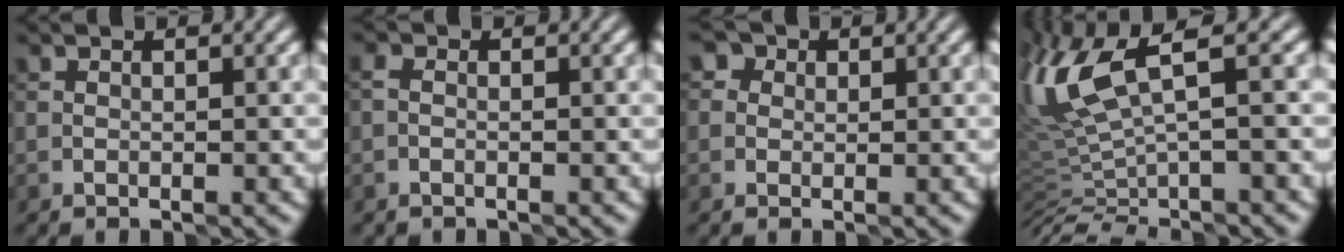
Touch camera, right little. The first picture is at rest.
{"total": 0.7, "force": [-0.4, 0.5, 0.3], "torque": [-0.005, 0.003, -0.009]}
{"total": 3.1, "force": [1.4, 2.5, 1.2], "torque": [0.003, 0.018, -0.008]}
{"total": 7.1, "force": [0.4, 1.8, 6.9], "torque": [-0.149, -0.004, 0.011]}